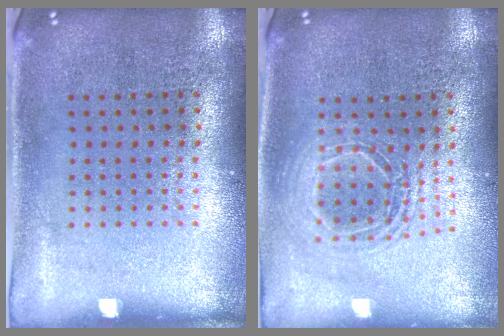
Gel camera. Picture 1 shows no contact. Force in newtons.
{"total": 1.6, "press": 1.3, "slide": 0.8}